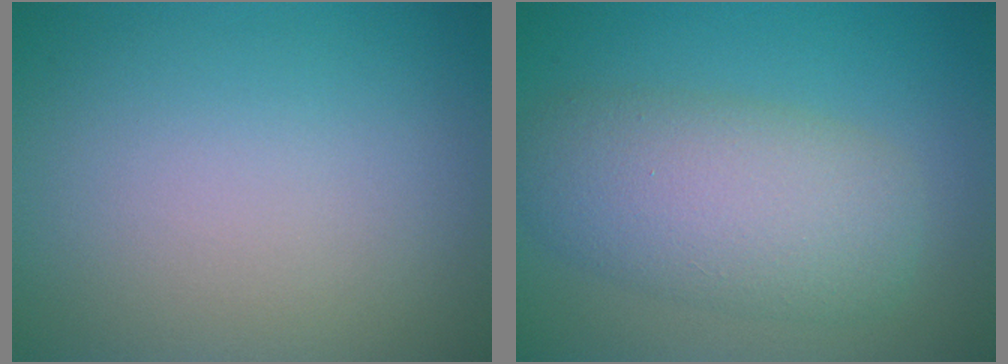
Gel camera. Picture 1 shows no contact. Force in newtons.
{"total": 6.4, "press": 6.4, "slide": 0.2}